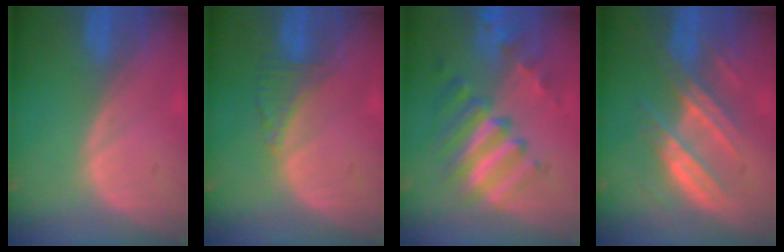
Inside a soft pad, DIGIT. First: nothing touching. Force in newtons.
{"total": 2.5, "press": 2.5, "slide": 0.2}
{"total": 9.6, "press": 8.2, "slide": 4.9}
{"total": 7.5, "press": 7.2, "slide": 1.9}